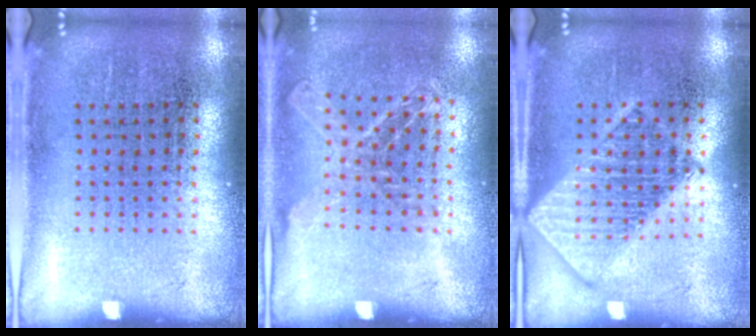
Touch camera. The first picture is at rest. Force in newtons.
{"total": 1.1, "press": 1.1, "slide": 0.3}
{"total": 2.4, "press": 2.4, "slide": 0.3}